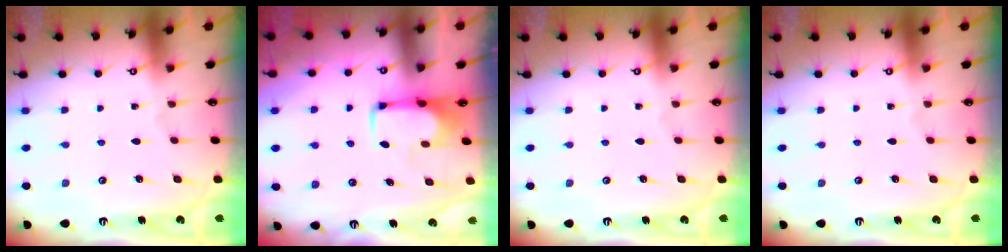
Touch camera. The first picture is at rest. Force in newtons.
{"total": 2.1, "press": 2.1, "slide": 0.4}
{"total": 0.0}
{"total": 0.0}